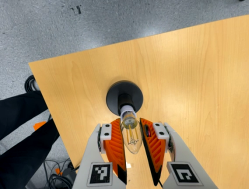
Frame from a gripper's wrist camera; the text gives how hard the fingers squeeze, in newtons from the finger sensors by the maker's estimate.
{"total": 12.3, "left": 12.6, "right": 11.9}